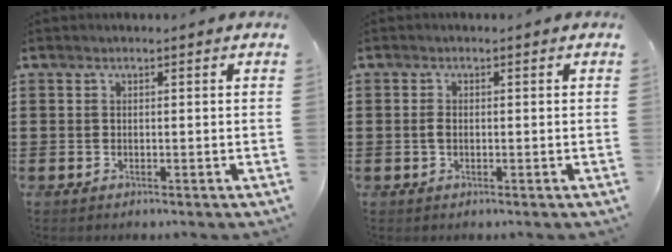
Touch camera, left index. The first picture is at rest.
{"total": 1.4, "force": [-0.2, 0.7, 1.2], "torque": [-0.033, -0.001, -0.007]}